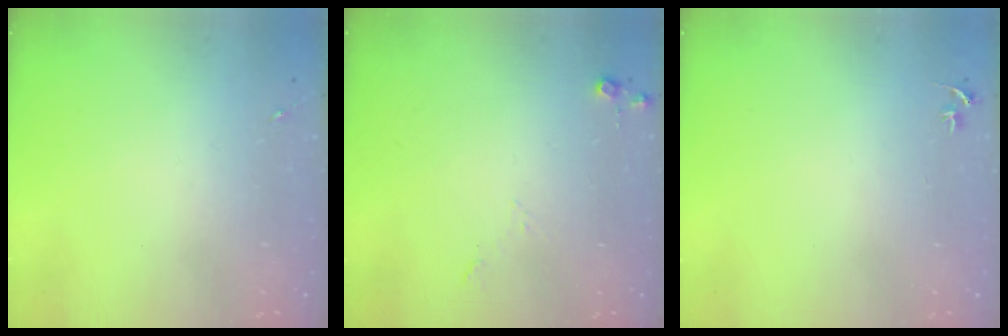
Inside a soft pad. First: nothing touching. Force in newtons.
{"total": 6.2, "press": 6.2, "slide": 0.5}
{"total": 2.7, "press": 2.7, "slide": 0.3}